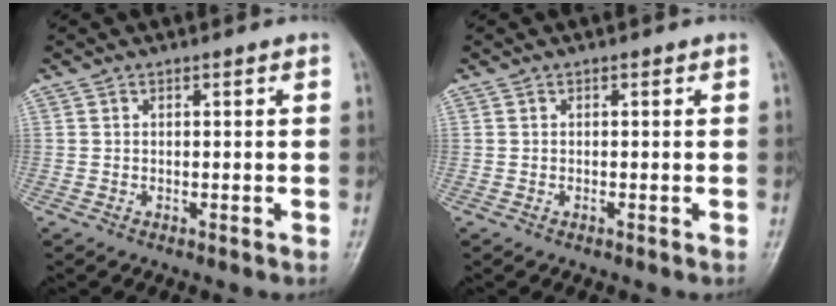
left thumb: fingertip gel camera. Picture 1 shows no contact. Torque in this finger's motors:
{"motor_torque": [-0.01, -0.01, 0.03, 0.01, 0.00]}